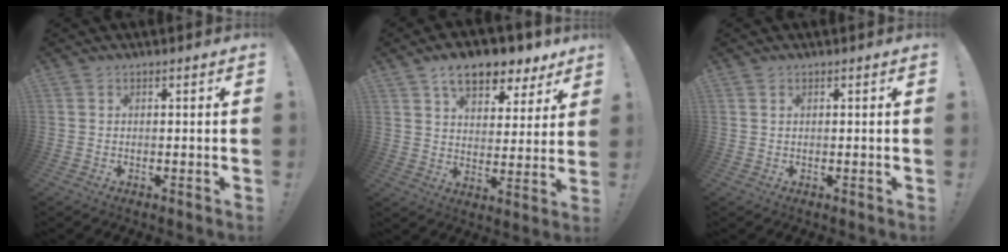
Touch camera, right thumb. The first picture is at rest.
{"total": 11.6, "force": [7.9, 6.0, 6.0], "torque": [-0.088, -0.047, 0.141]}
{"total": 0.6, "force": [0.4, 0.3, 0.4], "torque": [-0.005, -0.001, 0.008]}